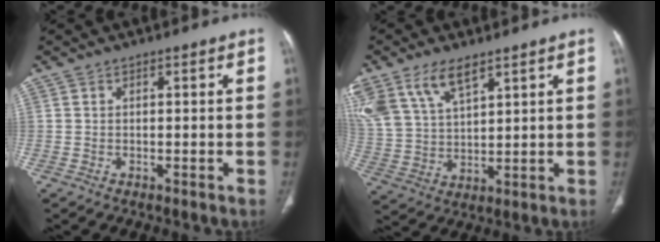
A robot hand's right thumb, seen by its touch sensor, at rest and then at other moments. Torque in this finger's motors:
{"motor_torque": [0.91, 1.16, 1.50, 1.27, 0.44]}